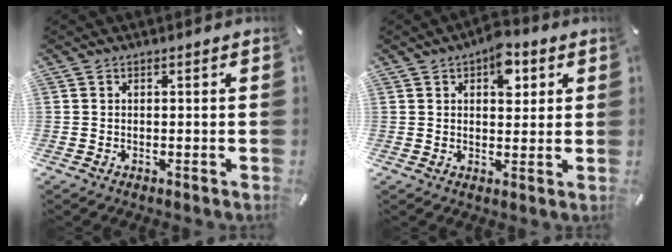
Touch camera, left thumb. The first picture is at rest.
{"total": 7.6, "force": [3.1, 4.6, 5.2], "torque": [-0.045, -0.013, 0.045]}